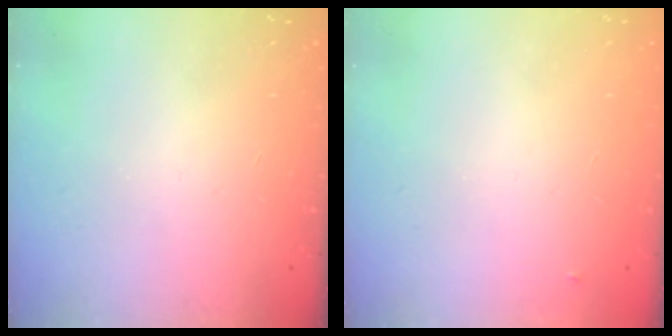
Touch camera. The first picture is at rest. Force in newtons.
{"total": 2.8, "press": 2.8, "slide": 0.4}